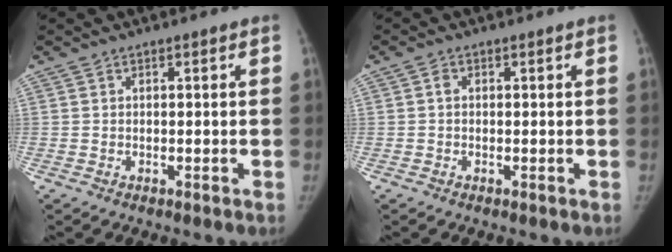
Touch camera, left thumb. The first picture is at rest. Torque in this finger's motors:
{"motor_torque": [-0.42, -0.19, -0.35, 0.16, -0.06]}